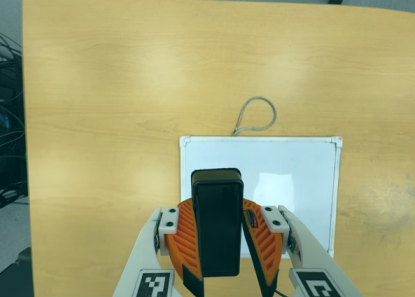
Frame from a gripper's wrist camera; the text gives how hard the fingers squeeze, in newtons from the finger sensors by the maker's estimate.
{"total": 8.1, "left": 8.4, "right": 7.7}